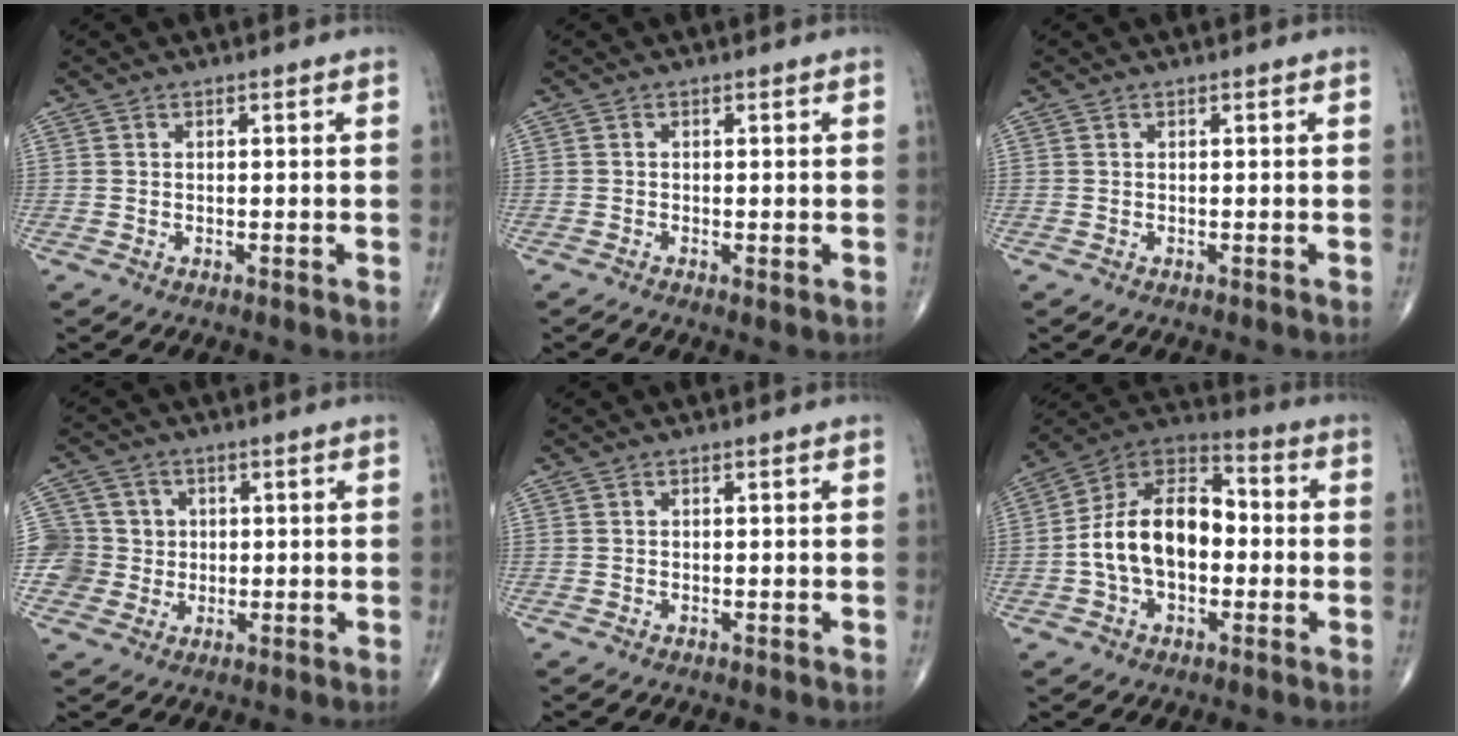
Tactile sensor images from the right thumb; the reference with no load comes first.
{"total": 0.9, "force": [-0.4, 0.3, 0.8], "torque": [-0.015, -0.004, -0.010]}
{"total": 0.0}
{"total": 7.4, "force": [0.3, 7.3, 0.6], "torque": [0.019, 0.016, 0.006]}
{"total": 0.0}
{"total": 16.3, "force": [-1.4, 10.3, 12.6], "torque": [-0.203, 0.041, -0.034]}